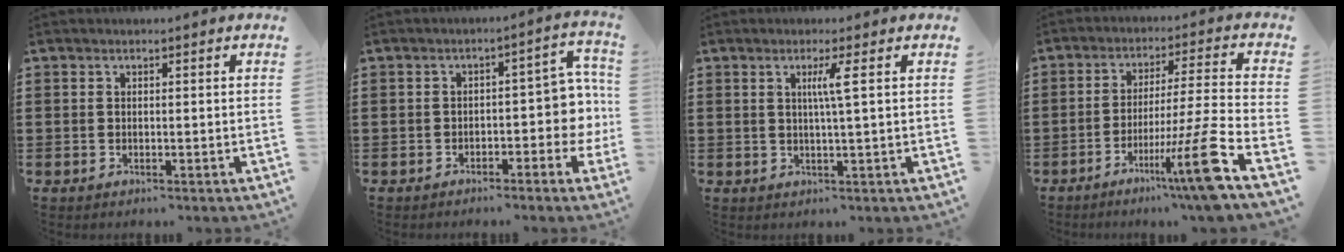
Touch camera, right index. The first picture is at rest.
{"total": 5.5, "force": [-1.5, 3.0, 4.3], "torque": [-0.061, 0.004, -0.033]}
{"total": 3.0, "force": [0.7, -0.6, 2.8], "torque": [-0.055, -0.006, 0.008]}
{"total": 13.7, "force": [-6.7, -0.7, 11.9], "torque": [-0.187, -0.003, -0.111]}